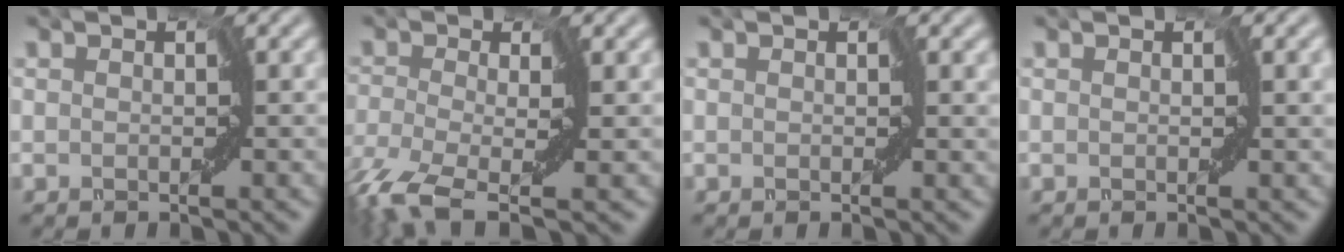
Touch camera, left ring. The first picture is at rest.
{"total": 6.9, "force": [-3.8, 2.8, 5.0], "torque": [-0.117, -0.022, -0.083]}
{"total": 0.7, "force": [0.1, 0.3, 0.7], "torque": [-0.007, -0.003, -0.002]}
{"total": 1.9, "force": [0.2, 0.7, 1.7], "torque": [-0.026, -0.001, -0.003]}